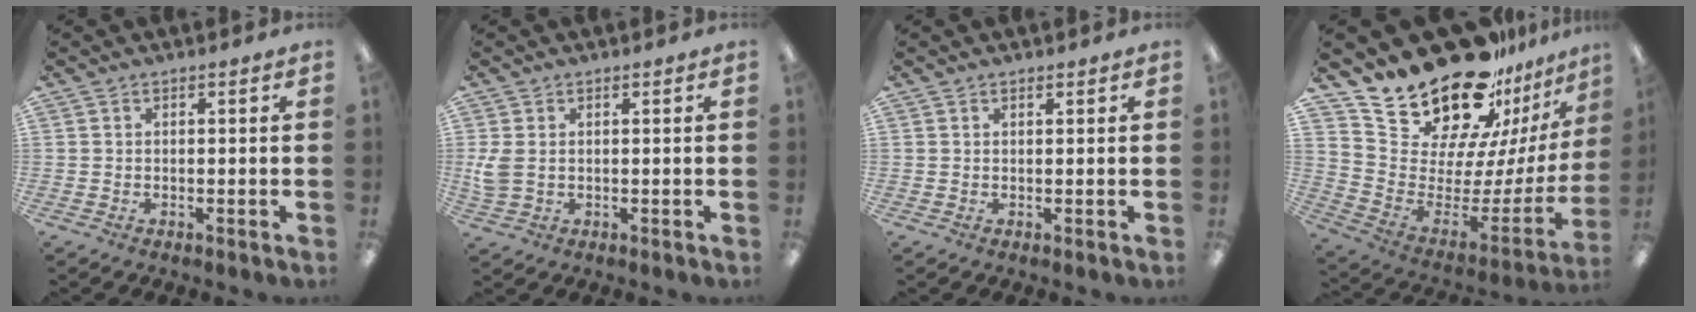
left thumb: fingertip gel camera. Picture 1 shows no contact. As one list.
[{"total": 4.1, "force": [0.5, 2.8, 2.9], "torque": [-0.063, -0.002, 0.005]}, {"total": 0.6, "force": [0.5, 0.1, 0.1], "torque": [-0.003, 0.000, 0.010]}, {"total": 24.9, "force": [20.6, 10.4, 9.5], "torque": [-0.169, -0.165, 0.379]}]